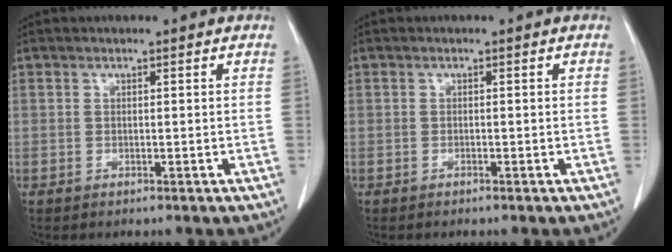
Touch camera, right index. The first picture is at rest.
{"total": 0.0}